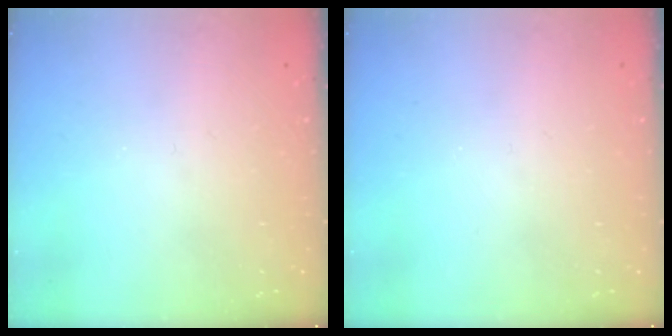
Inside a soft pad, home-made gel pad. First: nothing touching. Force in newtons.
{"total": 0.0}